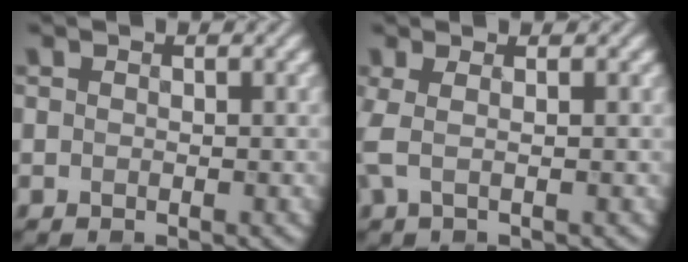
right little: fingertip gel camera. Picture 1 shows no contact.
{"total": 2.3, "force": [0.2, 0.6, 2.2], "torque": [-0.045, 0.006, -0.003]}